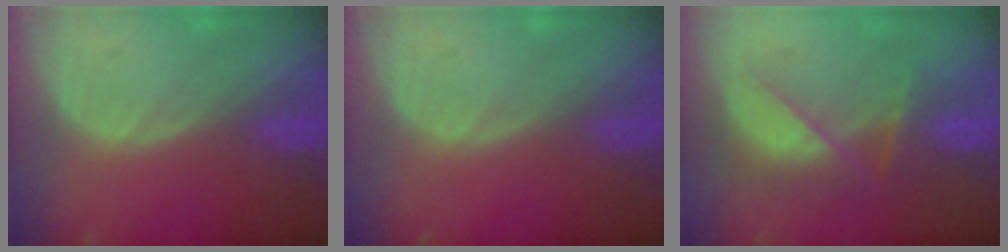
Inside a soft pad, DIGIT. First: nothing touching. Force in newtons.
{"total": 0.0}
{"total": 8.2, "press": 7.1, "slide": 4.1}